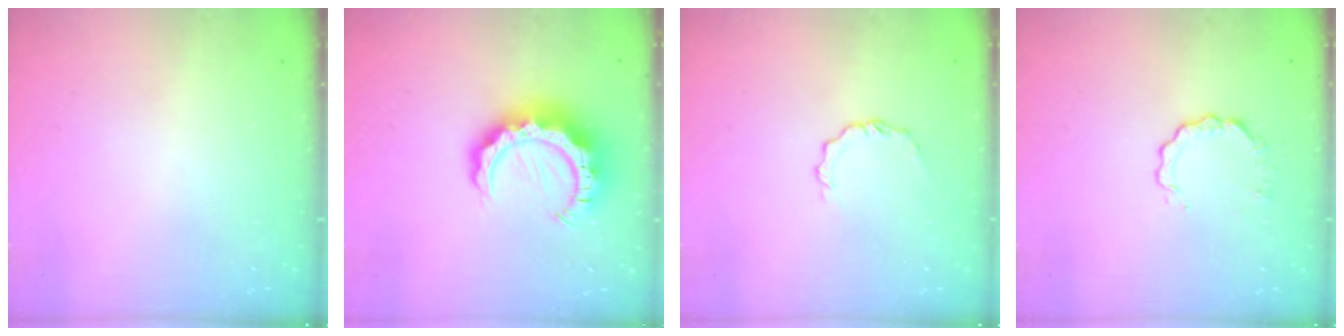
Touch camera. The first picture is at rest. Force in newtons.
{"total": 11.1, "press": 11.1, "slide": 1.1}
{"total": 3.7, "press": 3.7, "slide": 0.3}
{"total": 2.9, "press": 2.9, "slide": 0.3}